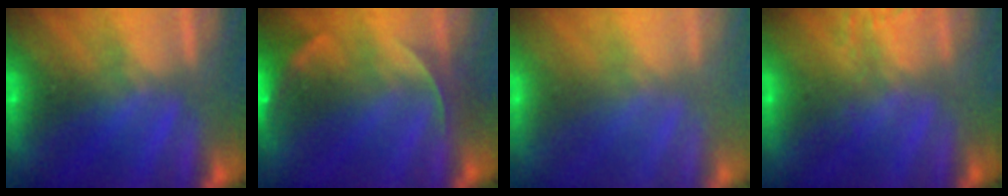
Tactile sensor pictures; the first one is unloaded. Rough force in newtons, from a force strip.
{"total": 7.4}
{"total": 3.4}
{"total": 1.9}